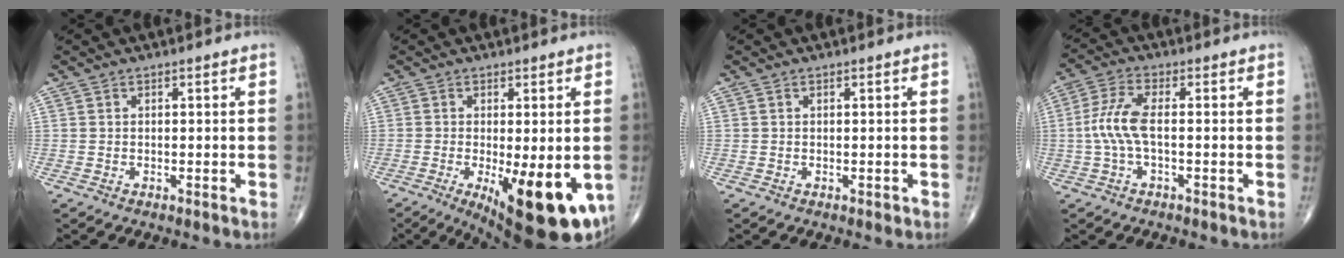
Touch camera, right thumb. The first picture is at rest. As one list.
[{"total": 16.8, "force": [-5.1, 5.5, 15.1], "torque": [-0.178, -0.027, -0.056]}, {"total": 0.6, "force": [0.0, 0.3, 0.4], "torque": [-0.003, 0.001, 0.001]}, {"total": 6.8, "force": [-0.6, 2.3, 6.3], "torque": [-0.161, 0.016, -0.016]}]